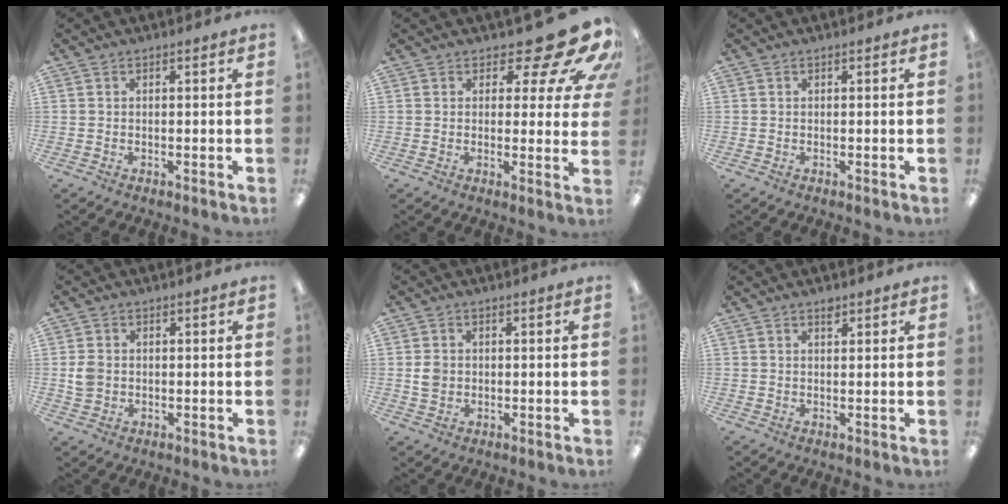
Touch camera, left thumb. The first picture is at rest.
{"total": 13.8, "force": [8.6, 5.5, 9.3], "torque": [-0.117, -0.064, 0.144]}
{"total": 0.0}
{"total": 3.8, "force": [0.2, 3.3, 1.9], "torque": [-0.028, 0.004, 0.005]}
{"total": 3.2, "force": [0.2, 2.8, 1.6], "torque": [-0.022, 0.002, 0.003]}
{"total": 1.8, "force": [1.5, 0.8, 0.8], "torque": [-0.001, -0.007, 0.024]}